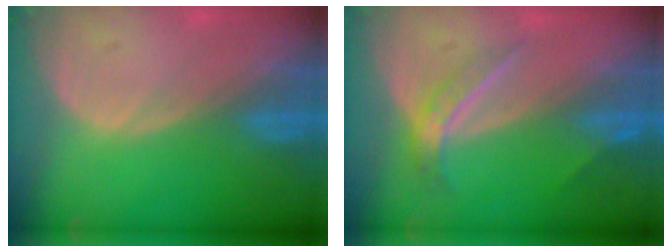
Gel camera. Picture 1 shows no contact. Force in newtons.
{"total": 4.6, "press": 4.0, "slide": 2.3}